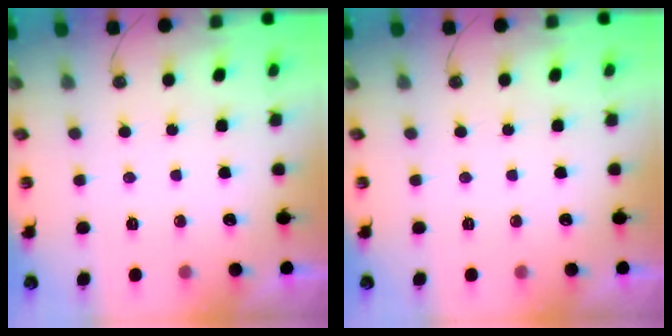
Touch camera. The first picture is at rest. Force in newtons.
{"total": 0.0}